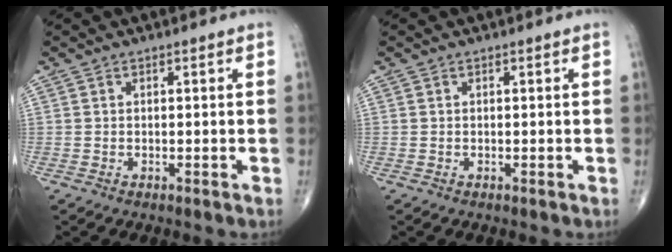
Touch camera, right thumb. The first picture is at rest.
{"total": 0.0}